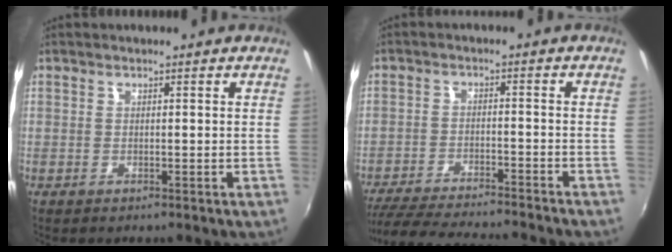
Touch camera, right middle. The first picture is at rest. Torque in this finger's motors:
{"motor_torque": [0.99, -1.15, 0.19, 0.07]}